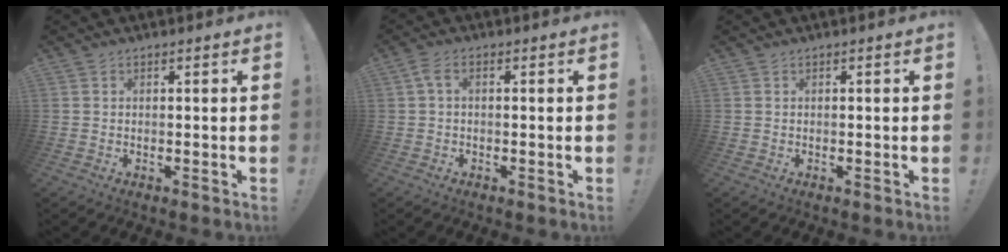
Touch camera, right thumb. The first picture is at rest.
{"total": 3.1, "force": [0.1, 1.4, 2.7], "torque": [-0.055, 0.006, 0.005]}
{"total": 0.0}